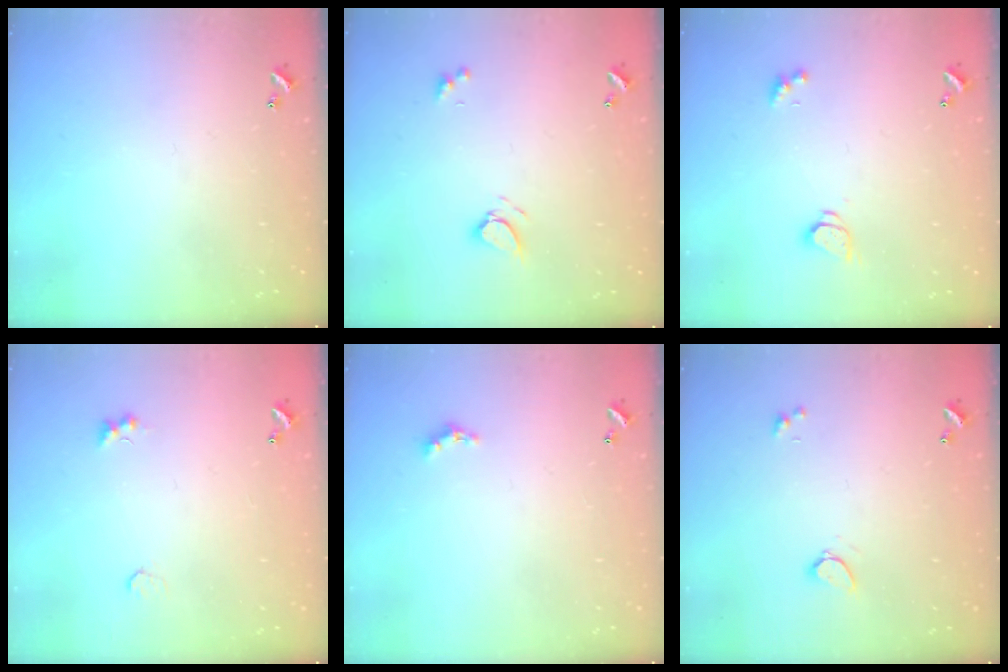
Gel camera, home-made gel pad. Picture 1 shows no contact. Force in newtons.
{"total": 3.9, "press": 3.8, "slide": 0.5}
{"total": 1.9, "press": 1.8, "slide": 0.3}
{"total": 2.1, "press": 2.1, "slide": 0.5}
{"total": 1.9, "press": 1.9, "slide": 0.6}
{"total": 0.6, "press": 0.6, "slide": 0.2}